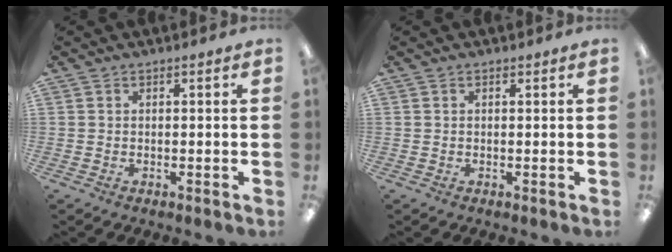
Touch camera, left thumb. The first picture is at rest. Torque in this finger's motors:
{"motor_torque": [0.00, 0.00, 0.00, 0.00, 0.00]}